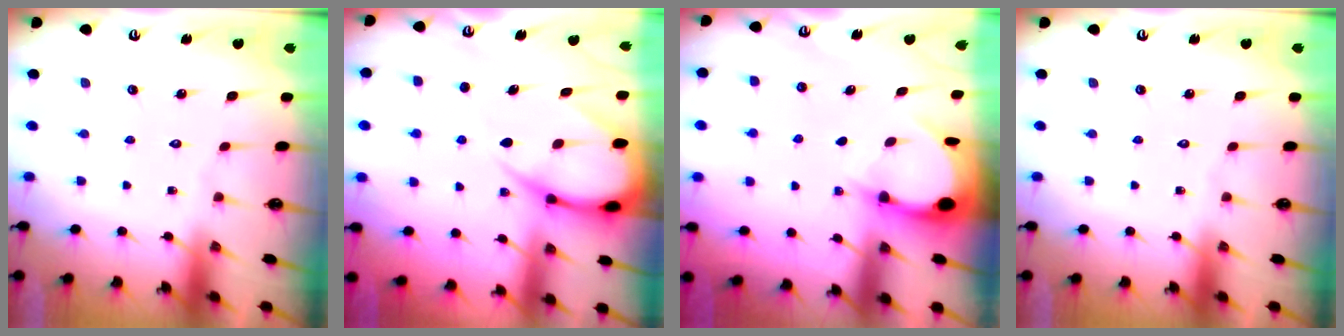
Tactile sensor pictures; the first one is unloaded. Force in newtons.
{"total": 11.1, "press": 11.0, "slide": 1.2}
{"total": 3.0, "press": 2.9, "slide": 0.2}
{"total": 0.0}